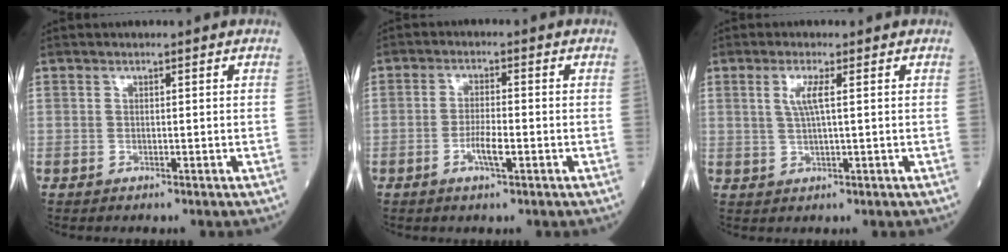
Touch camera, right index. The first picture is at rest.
{"total": 3.6, "force": [-1.4, 0.5, 3.3], "torque": [-0.064, 0.000, -0.025]}
{"total": 3.2, "force": [0.9, 0.0, 3.1], "torque": [-0.067, 0.000, 0.018]}